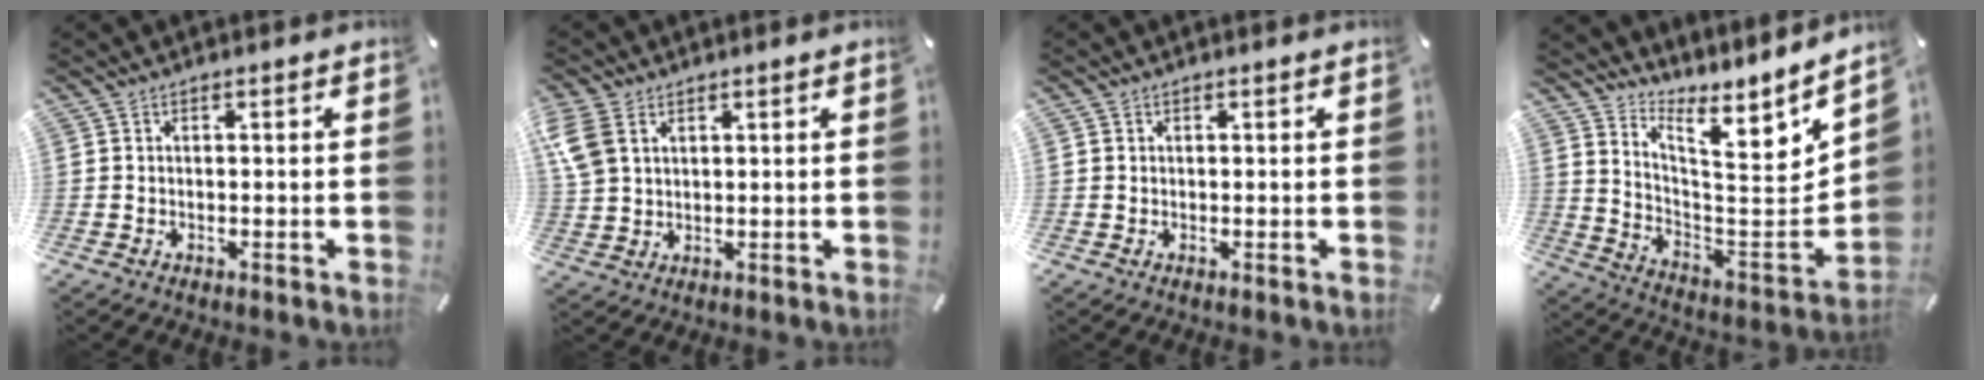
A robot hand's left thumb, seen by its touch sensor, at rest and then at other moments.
{"total": 7.0, "force": [2.9, 5.1, 3.8], "torque": [-0.101, 0.003, 0.057]}
{"total": 0.6, "force": [0.2, 0.6, 0.1], "torque": [0.000, 0.003, 0.003]}
{"total": 9.2, "force": [8.1, 1.6, 4.1], "torque": [-0.050, -0.120, 0.125]}